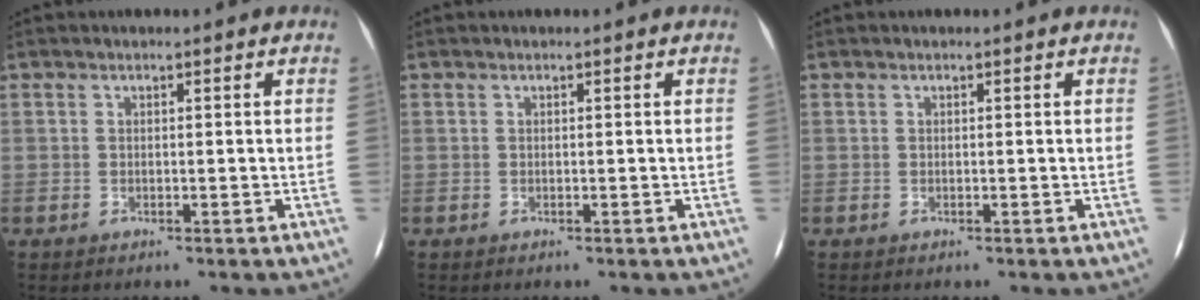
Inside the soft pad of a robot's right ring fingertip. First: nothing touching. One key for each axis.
{"total": 0.0}
{"total": 0.0}